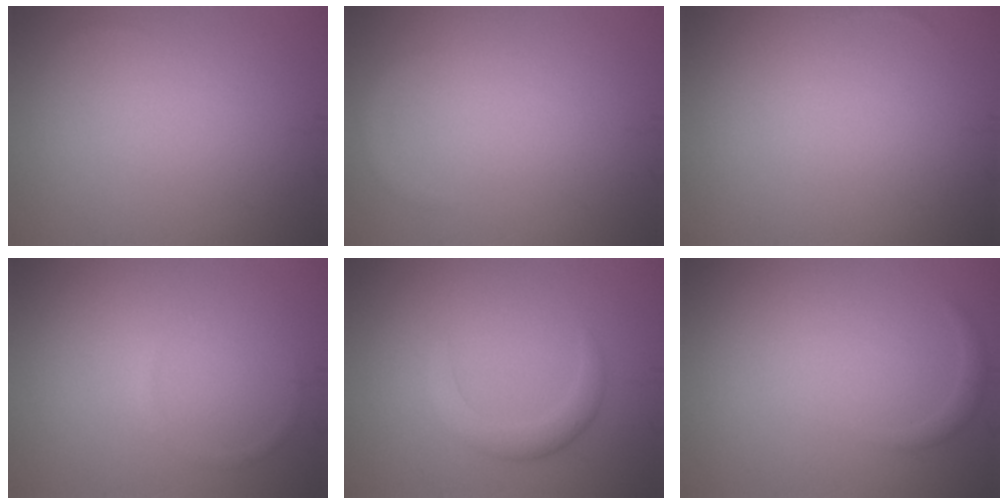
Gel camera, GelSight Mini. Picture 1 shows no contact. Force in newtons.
{"total": 0.8, "press": 0.8, "slide": 0.1}
{"total": 0.0}
{"total": 0.5, "press": 0.5, "slide": 0.0}
{"total": 2.3, "press": 2.3, "slide": 0.1}
{"total": 0.8, "press": 0.8, "slide": 0.0}